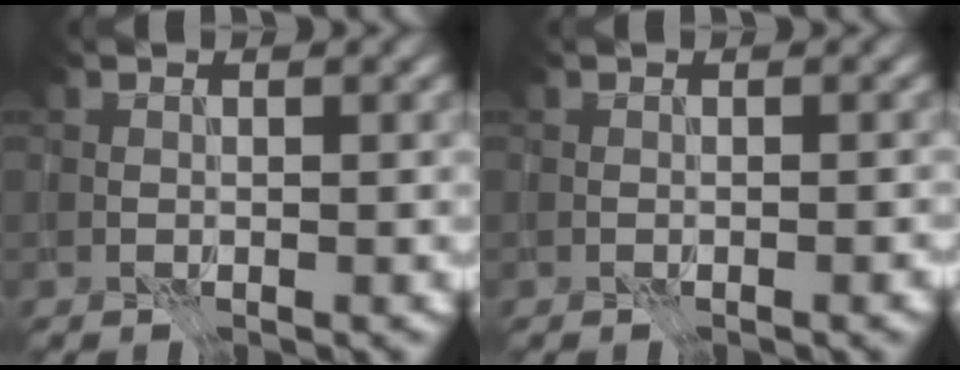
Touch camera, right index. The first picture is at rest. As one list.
[{"total": 0.7, "force": [-0.4, 0.1, 0.6], "torque": [-0.009, 0.001, -0.007]}]